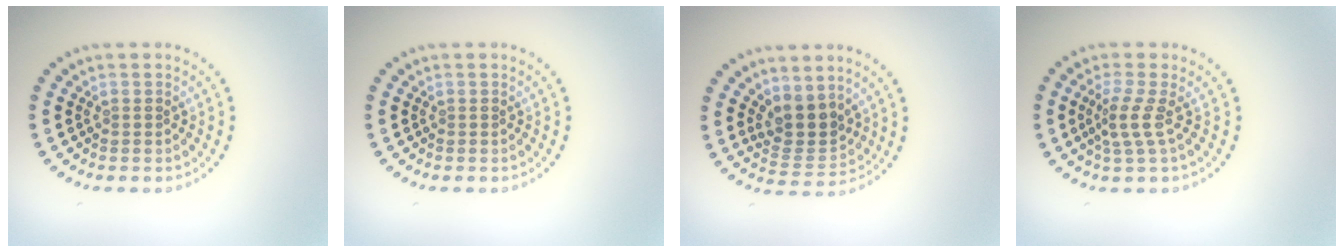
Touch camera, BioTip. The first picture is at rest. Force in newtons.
{"total": 0.0}
{"total": 3.4, "press": 2.8, "slide": 1.9}
{"total": 2.3, "press": 1.5, "slide": 1.6}